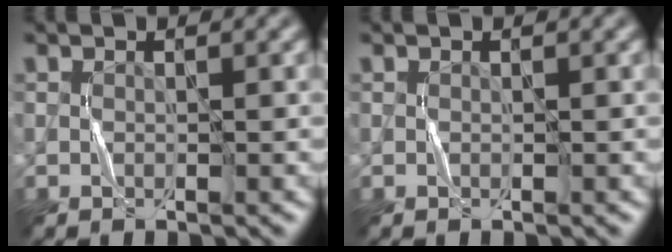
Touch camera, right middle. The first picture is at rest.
{"total": 0.0}